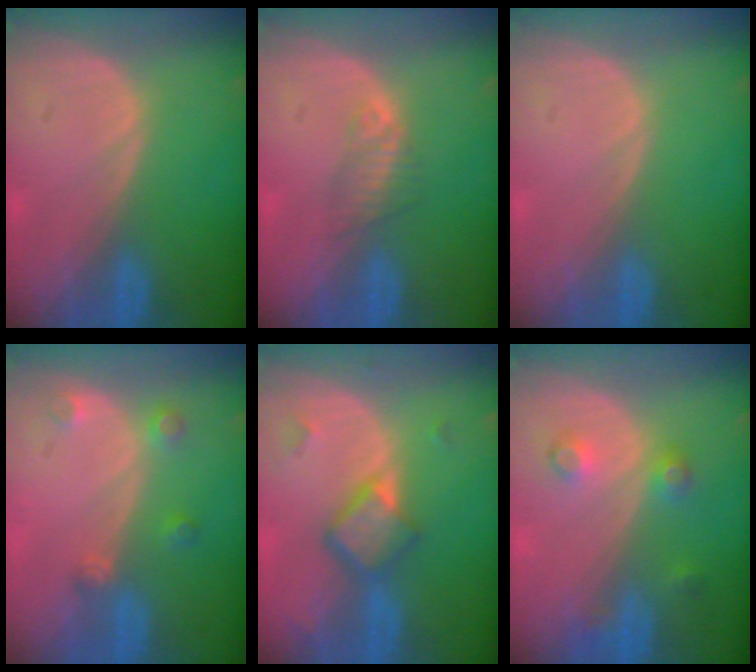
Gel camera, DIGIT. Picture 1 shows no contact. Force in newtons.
{"total": 2.3, "press": 2.1, "slide": 0.8}
{"total": 0.0}
{"total": 2.7, "press": 2.6, "slide": 0.5}
{"total": 5.8, "press": 5.0, "slide": 3.0}
{"total": 3.6, "press": 3.3, "slide": 1.4}